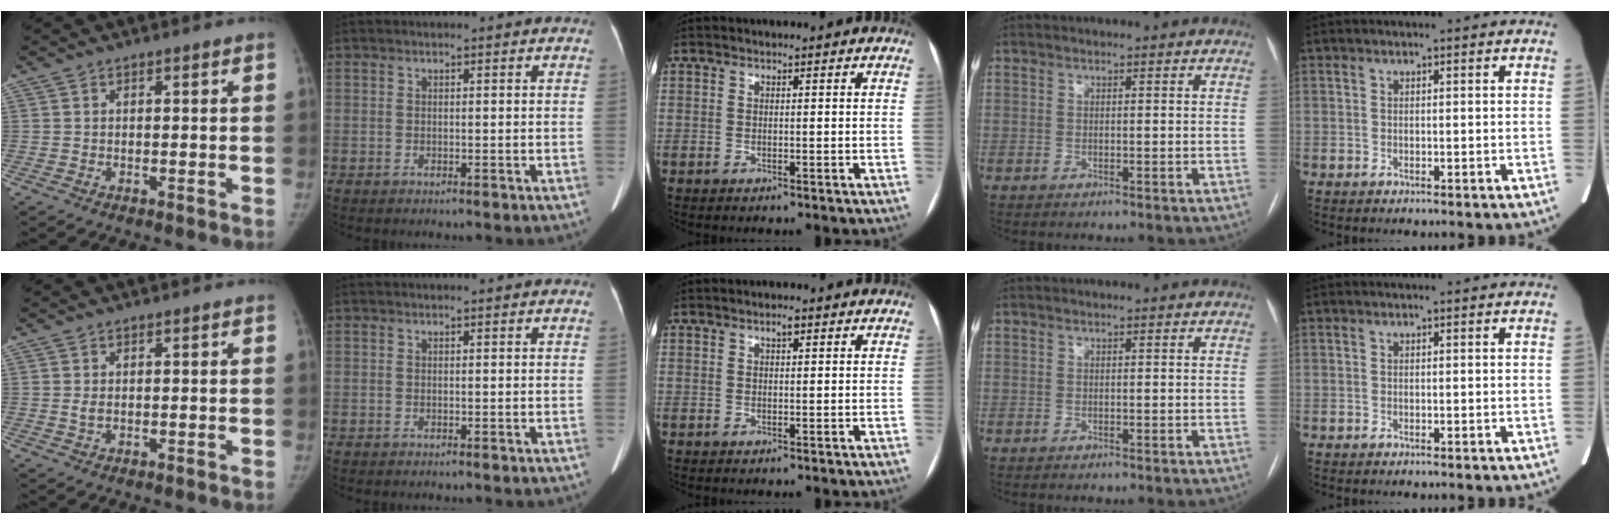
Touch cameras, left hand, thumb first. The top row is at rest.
{"thumb": {"total": 1.5, "force": [0.3, 0.7, 1.2], "torque": [-0.026, 0.002, 0.010]}, "middle": {"total": 1.2, "force": [0.7, 0.4, 0.9], "torque": [-0.016, 0.004, 0.010]}}